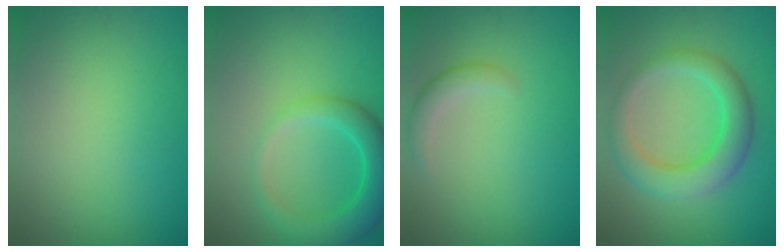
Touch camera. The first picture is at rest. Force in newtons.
{"total": 4.5, "press": 4.5, "slide": 0.3}
{"total": 1.7, "press": 1.7, "slide": 0.1}
{"total": 5.1, "press": 5.1, "slide": 0.3}